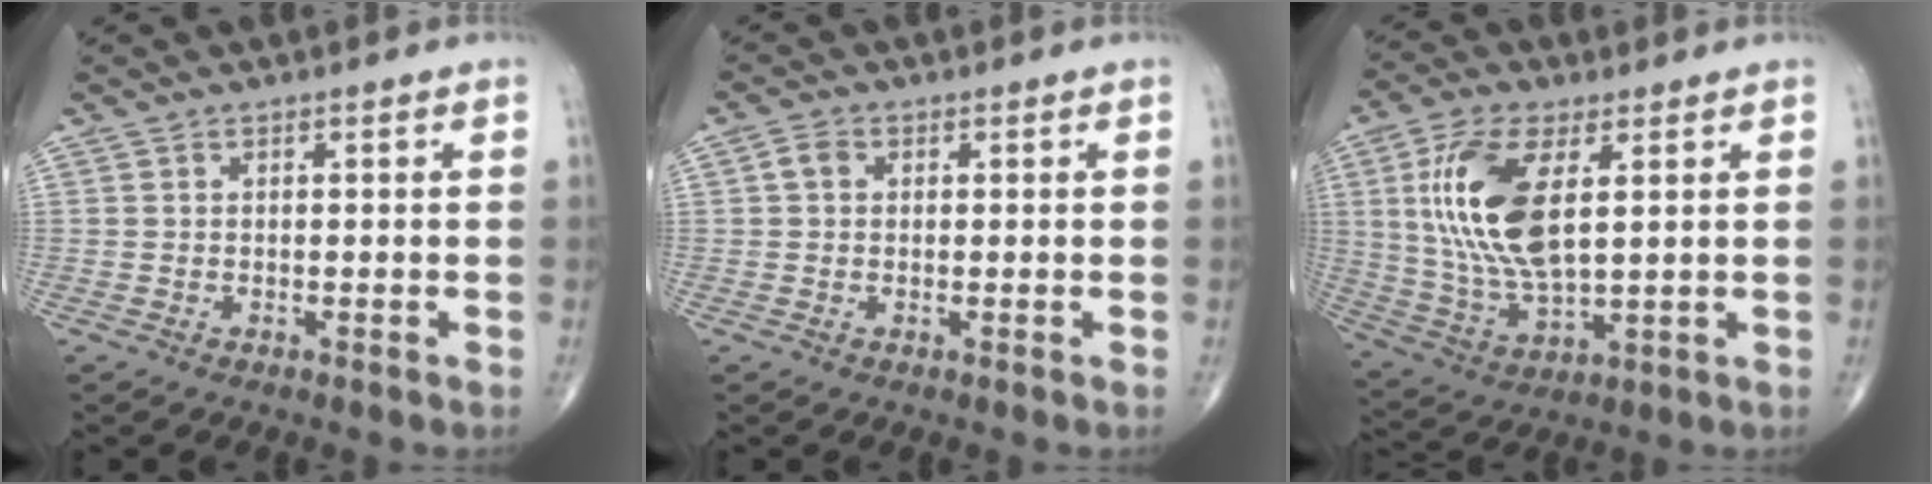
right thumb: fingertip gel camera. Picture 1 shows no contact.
{"total": 2.3, "force": [0.4, 1.8, 1.3], "torque": [-0.020, 0.005, 0.005]}
{"total": 16.3, "force": [3.9, 7.2, 14.0], "torque": [-0.290, -0.013, 0.081]}